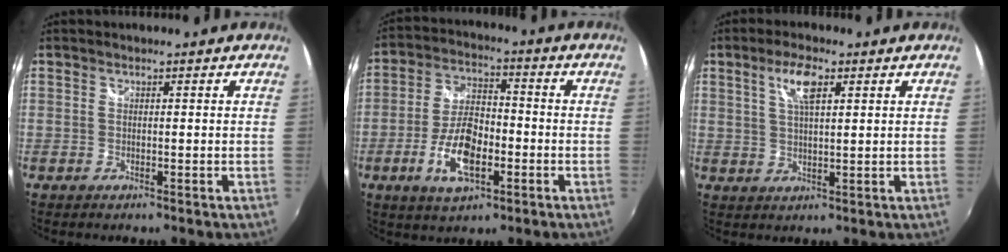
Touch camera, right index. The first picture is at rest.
{"total": 11.1, "force": [-3.9, 5.2, 8.9], "torque": [-0.183, 0.001, -0.069]}
{"total": 5.6, "force": [2.5, 1.8, 4.7], "torque": [-0.086, 0.006, 0.047]}